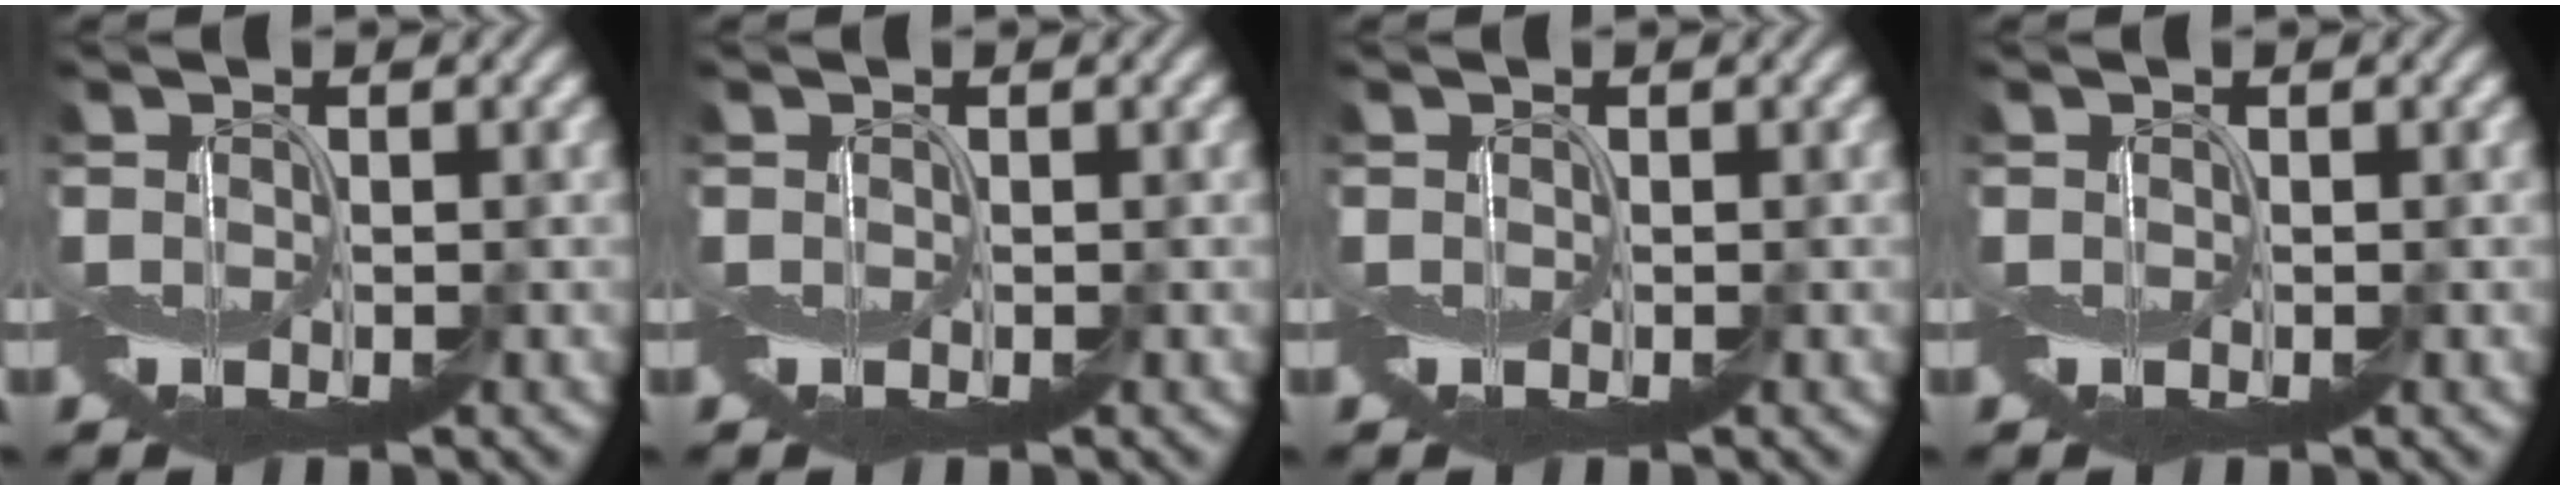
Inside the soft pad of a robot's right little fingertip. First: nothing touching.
{"total": 0.0}
{"total": 0.0}
{"total": 0.0}